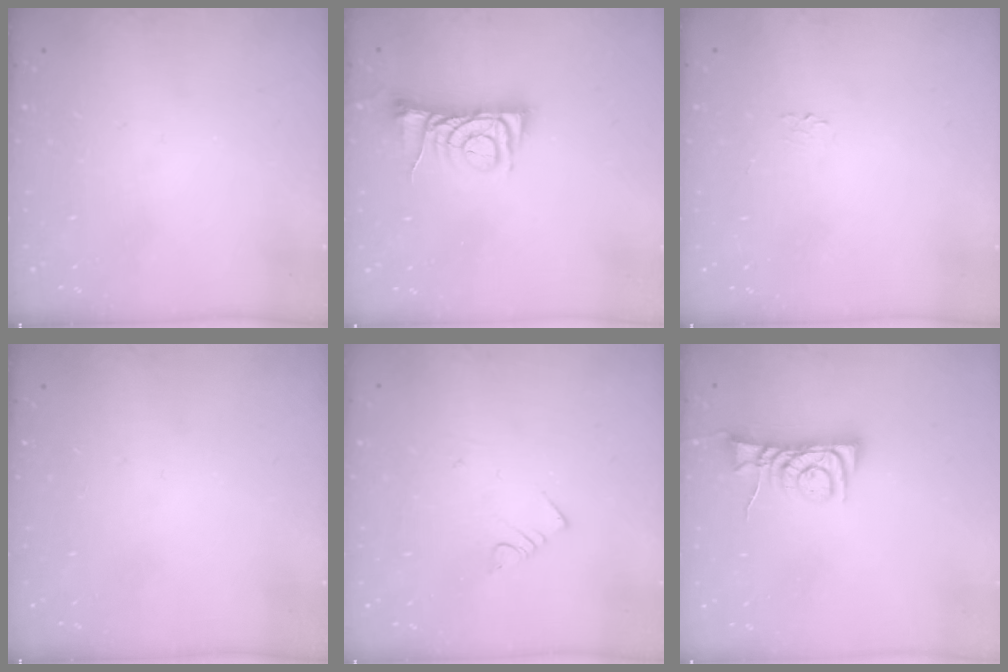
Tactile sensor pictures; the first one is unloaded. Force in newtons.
{"total": 7.0, "press": 7.0, "slide": 0.5}
{"total": 1.7, "press": 1.7, "slide": 0.3}
{"total": 0.0}
{"total": 2.6, "press": 2.6, "slide": 0.3}
{"total": 7.7, "press": 7.7, "slide": 0.1}